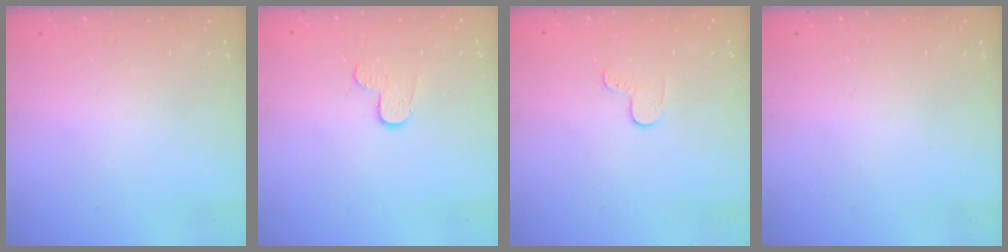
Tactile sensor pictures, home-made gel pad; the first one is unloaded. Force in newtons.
{"total": 5.5, "press": 5.5, "slide": 0.5}
{"total": 3.7, "press": 3.6, "slide": 0.3}
{"total": 0.0}